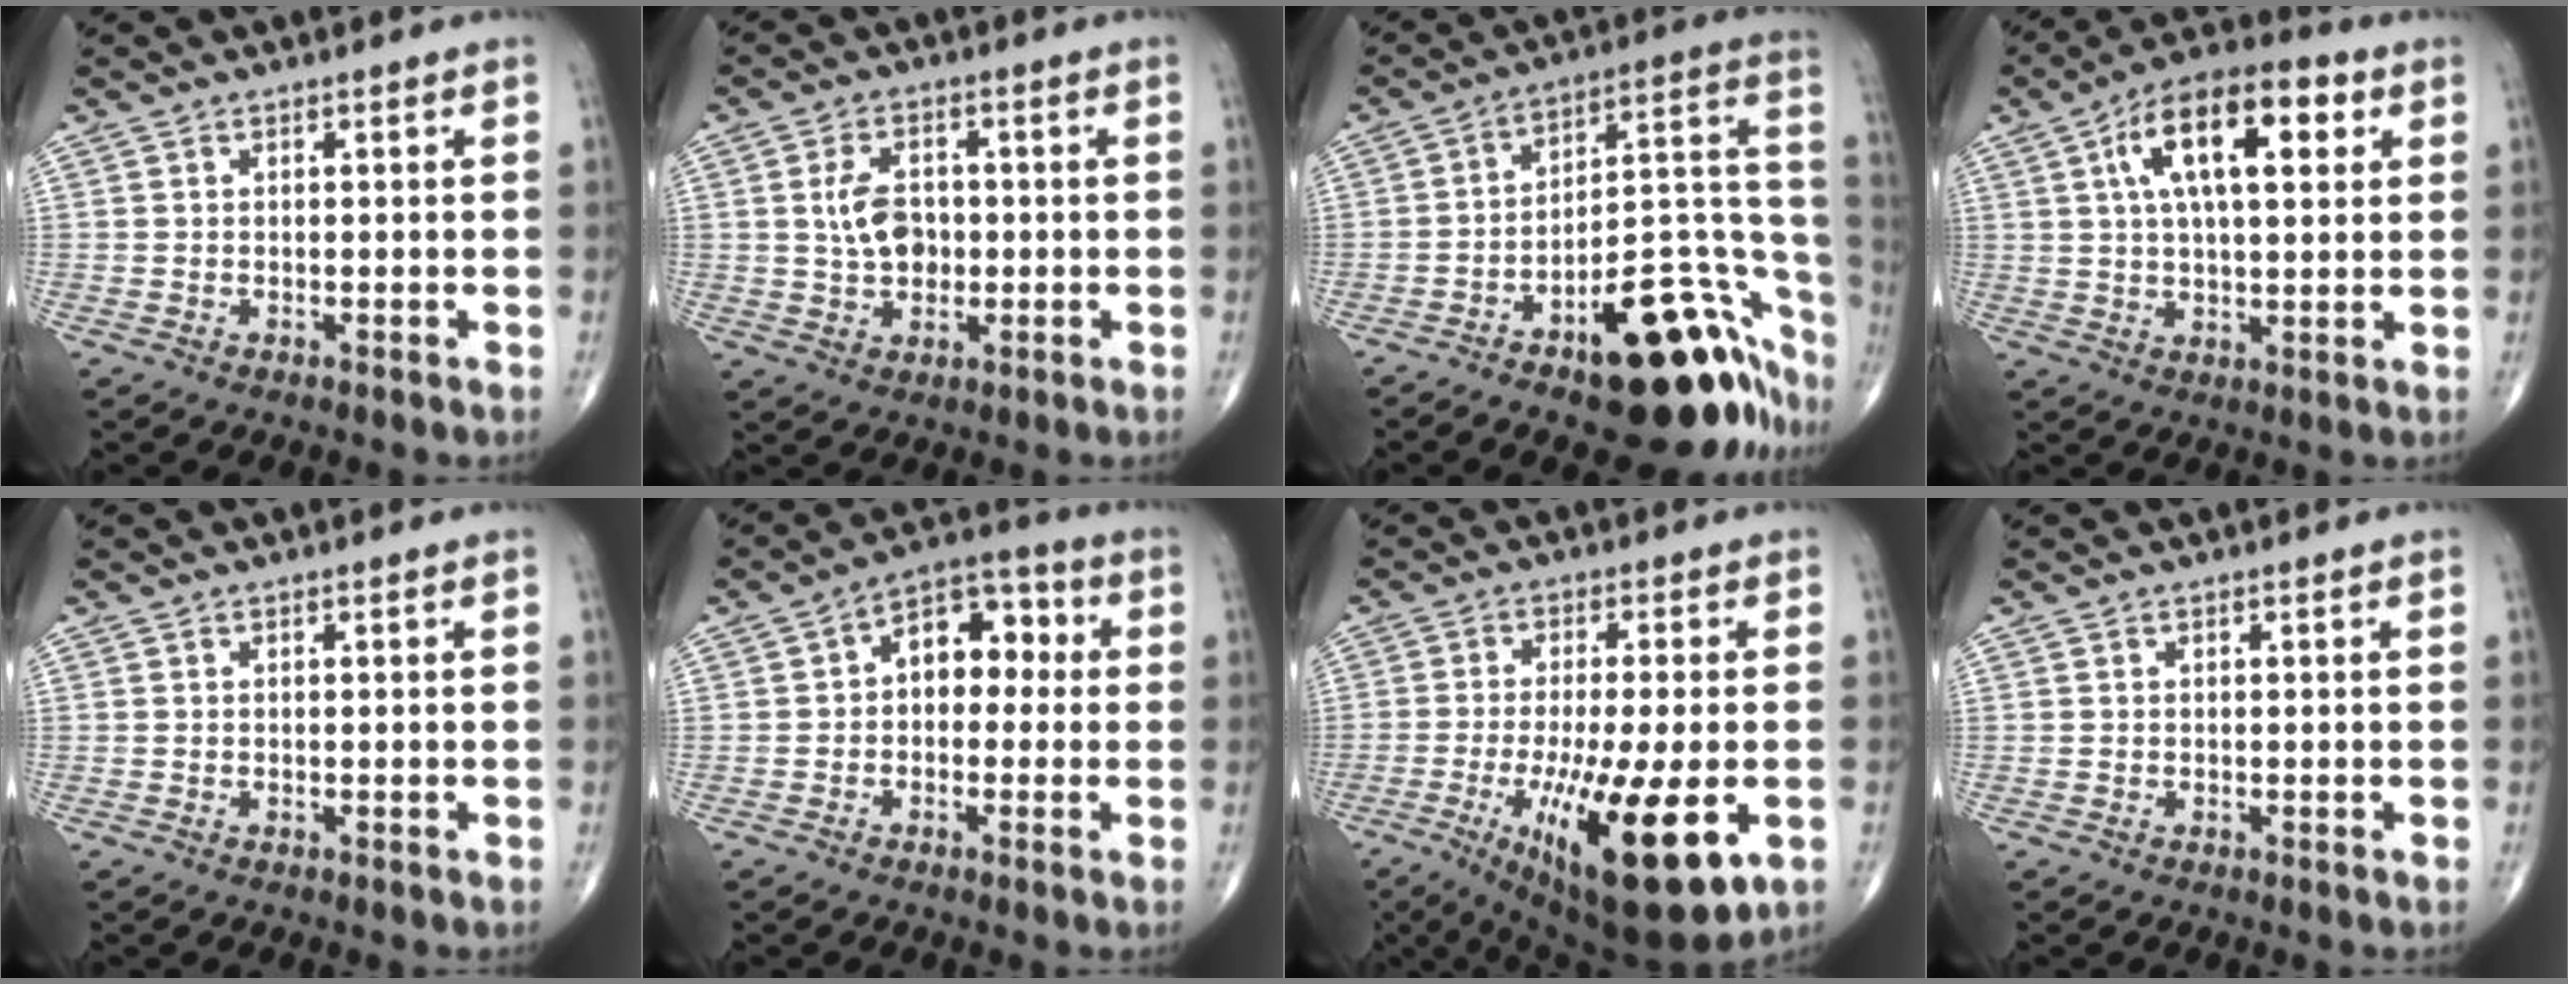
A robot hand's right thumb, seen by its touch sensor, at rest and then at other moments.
{"total": 6.7, "force": [0.2, 4.6, 4.9], "torque": [-0.074, 0.002, 0.006]}
{"total": 27.4, "force": [-14.1, 10.9, 20.8], "torque": [-0.173, 0.105, -0.193]}
{"total": 16.2, "force": [5.2, 7.1, 13.6], "torque": [-0.207, 0.013, 0.077]}
{"total": 0.0}
{"total": 9.8, "force": [0.7, 6.5, 7.3], "torque": [-0.069, 0.036, -0.003]}
{"total": 19.8, "force": [-5.9, 5.3, 18.2], "torque": [-0.290, -0.022, -0.076]}
{"total": 0.0}